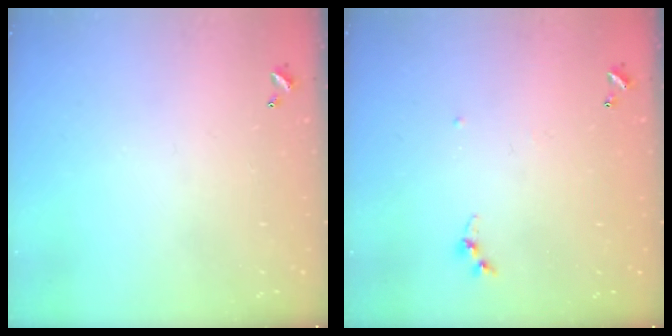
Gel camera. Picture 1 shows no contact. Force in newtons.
{"total": 5.3, "press": 5.2, "slide": 0.6}